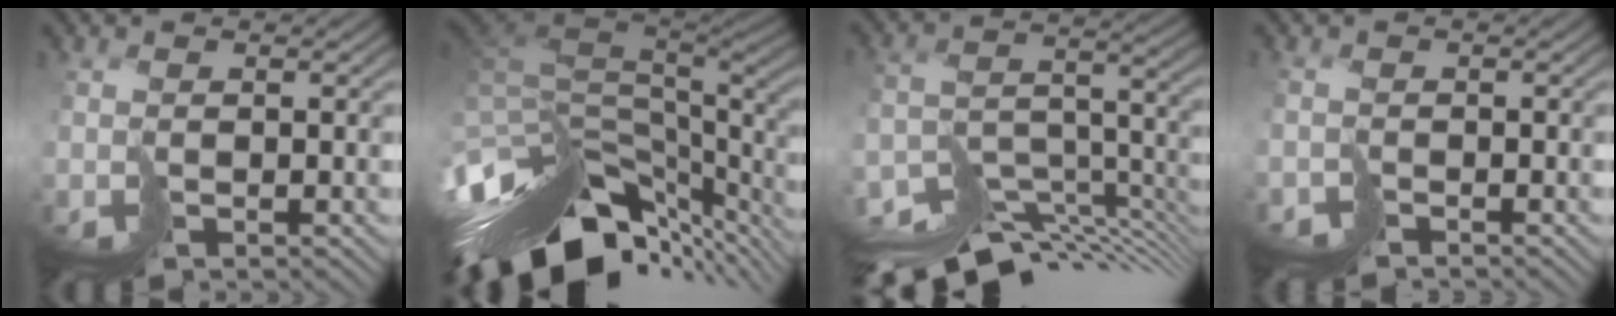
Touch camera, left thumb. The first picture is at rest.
{"total": 13.3, "force": [-4.5, 6.3, 10.7], "torque": [-0.229, -0.013, -0.060]}
{"total": 13.5, "force": [-11.8, 3.2, 5.6], "torque": [-0.093, 0.006, -0.189]}
{"total": 2.1, "force": [-2.0, 0.5, -0.3], "torque": [0.017, -0.004, -0.045]}